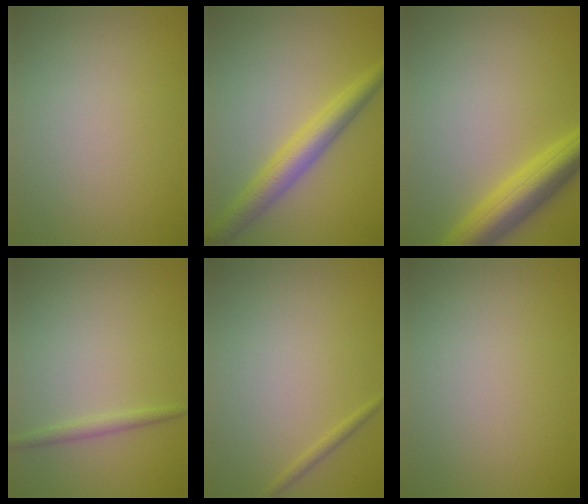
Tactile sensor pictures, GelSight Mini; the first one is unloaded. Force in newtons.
{"total": 4.4, "press": 4.4, "slide": 0.1}
{"total": 5.7, "press": 5.7, "slide": 0.2}
{"total": 1.3, "press": 1.3, "slide": 0.1}
{"total": 0.8, "press": 0.8, "slide": 0.0}
{"total": 0.0}